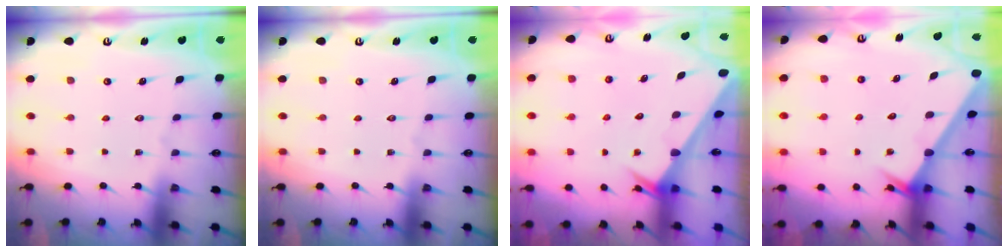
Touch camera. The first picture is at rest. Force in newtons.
{"total": 0.0}
{"total": 2.4, "press": 2.4, "slide": 0.1}
{"total": 2.6, "press": 2.6, "slide": 0.0}